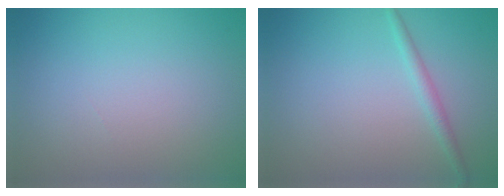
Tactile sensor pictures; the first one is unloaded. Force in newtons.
{"total": 1.4, "press": 1.4, "slide": 0.1}